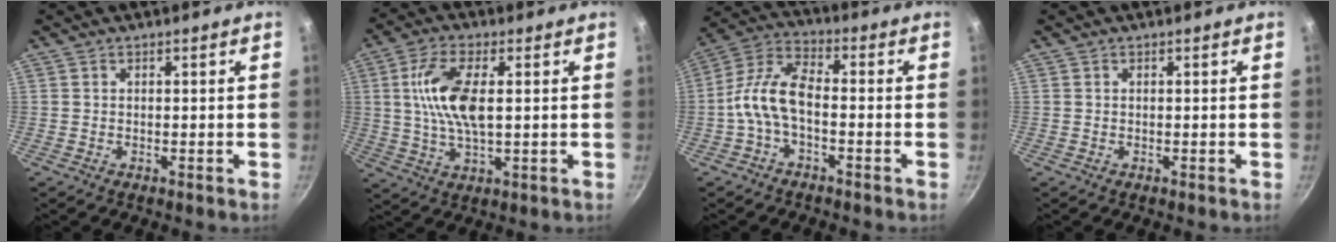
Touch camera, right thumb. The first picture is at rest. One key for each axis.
{"total": 11.2, "fx": 1.3, "fy": 5.3, "fz": 9.8, "tx": -0.185, "ty": 0.010, "tz": 0.019}
{"total": 9.0, "fx": -2.6, "fy": 4.3, "fz": 7.5, "tx": -0.152, "ty": 0.040, "tz": -0.065}
{"total": 0.0}